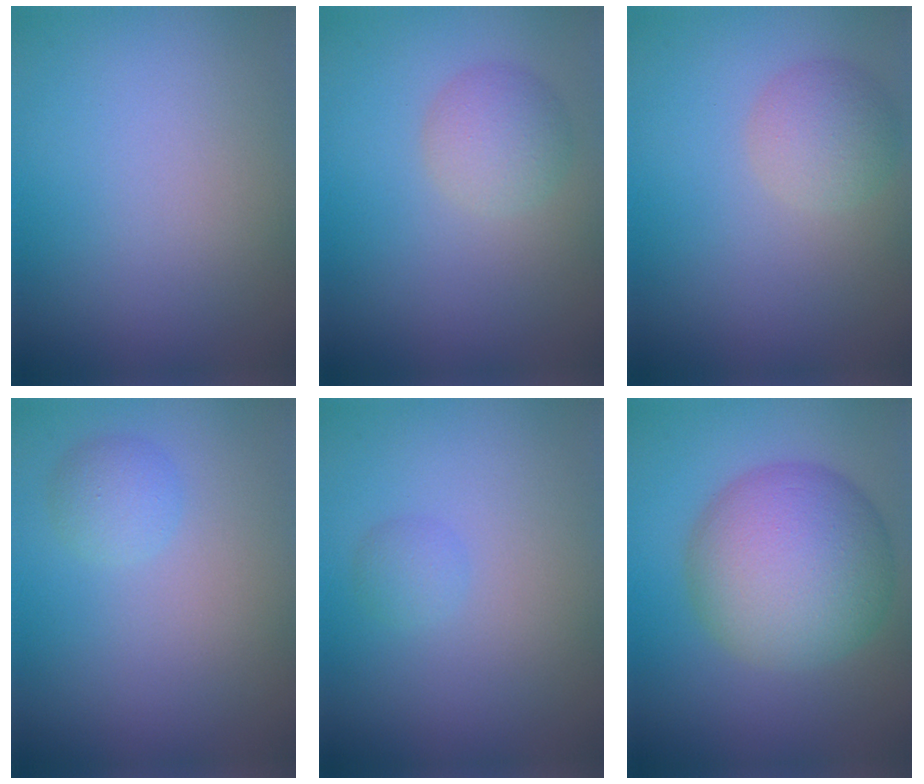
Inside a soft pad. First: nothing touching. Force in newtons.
{"total": 2.7, "press": 2.7, "slide": 0.2}
{"total": 3.0, "press": 3.0, "slide": 0.1}
{"total": 1.7, "press": 1.7, "slide": 0.1}
{"total": 1.1, "press": 1.1, "slide": 0.0}
{"total": 10.4, "press": 10.4, "slide": 0.3}